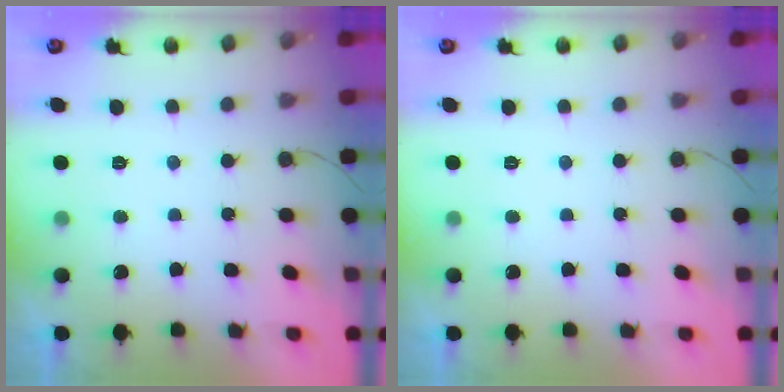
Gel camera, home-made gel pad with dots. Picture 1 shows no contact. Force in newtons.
{"total": 0.0}